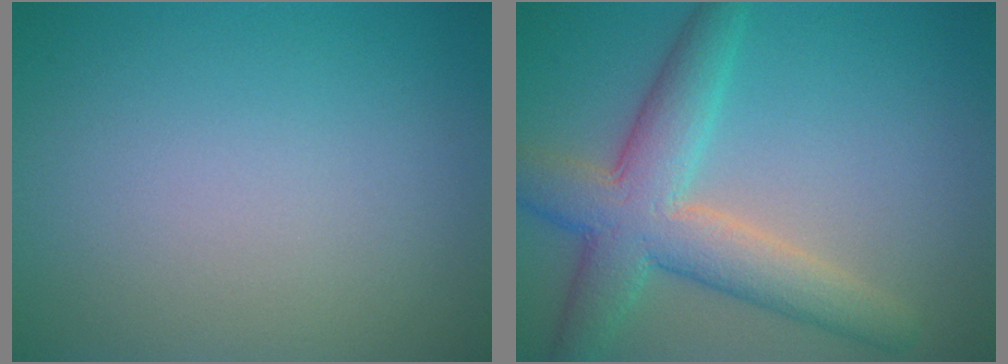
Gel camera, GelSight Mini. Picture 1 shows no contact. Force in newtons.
{"total": 6.8, "press": 6.8, "slide": 0.1}